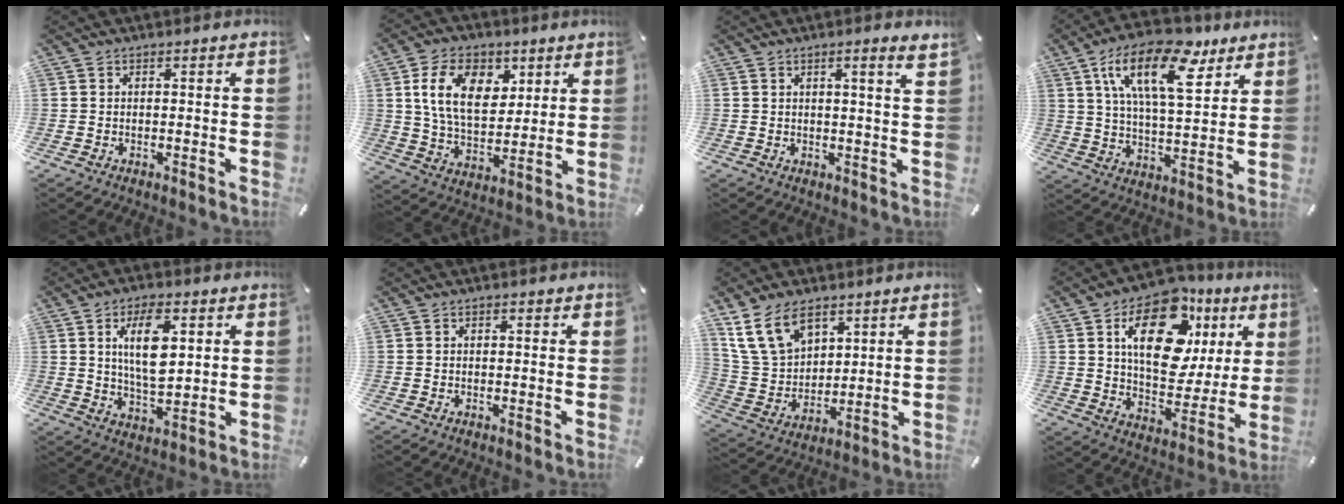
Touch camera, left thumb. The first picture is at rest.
{"total": 14.2, "force": [5.6, 9.5, 8.9], "torque": [-0.162, -0.001, 0.101]}
{"total": 3.6, "force": [1.9, -0.1, 3.1], "torque": [-0.053, -0.009, 0.029]}
{"total": 19.2, "force": [10.5, 8.7, 13.6], "torque": [-0.242, -0.036, 0.175]}
{"total": 11.1, "force": [3.7, 5.2, 9.1], "torque": [-0.173, -0.011, 0.055]}
{"total": 0.5, "force": [0.2, 0.4, 0.3], "torque": [-0.005, 0.002, 0.004]}
{"total": 13.4, "force": [8.0, 8.7, 6.4], "torque": [-0.159, -0.023, 0.157]}
{"total": 20.6, "force": [9.2, 12.1, 13.9], "torque": [-0.206, -0.033, 0.158]}